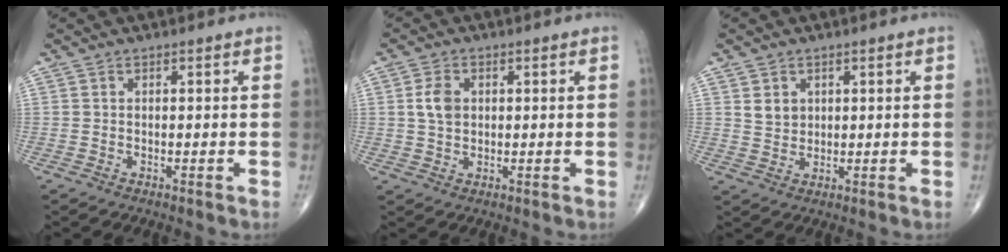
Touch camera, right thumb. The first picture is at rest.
{"total": 4.4, "force": [0.8, 3.1, 3.0], "torque": [-0.052, -0.001, 0.014]}
{"total": 3.3, "force": [1.3, 2.6, 1.5], "torque": [-0.014, -0.011, 0.029]}